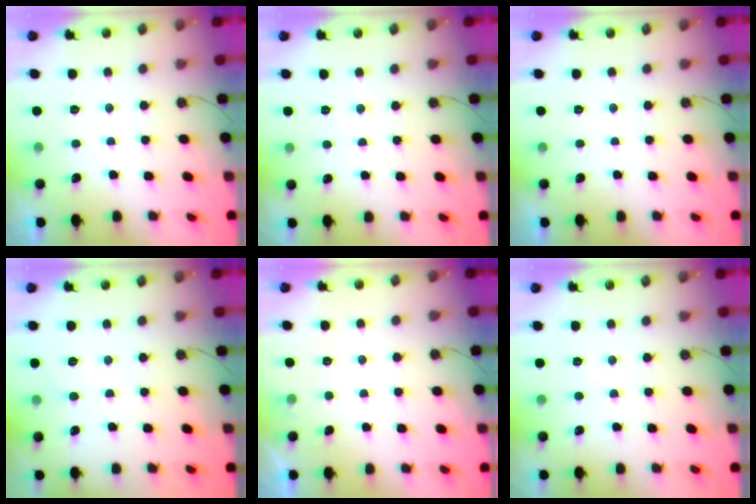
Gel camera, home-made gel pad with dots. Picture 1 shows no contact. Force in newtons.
{"total": 4.2, "press": 4.2, "slide": 0.7}
{"total": 0.0}
{"total": 5.1, "press": 5.0, "slide": 0.7}
{"total": 3.2, "press": 3.1, "slide": 0.4}
{"total": 2.1, "press": 2.0, "slide": 0.4}